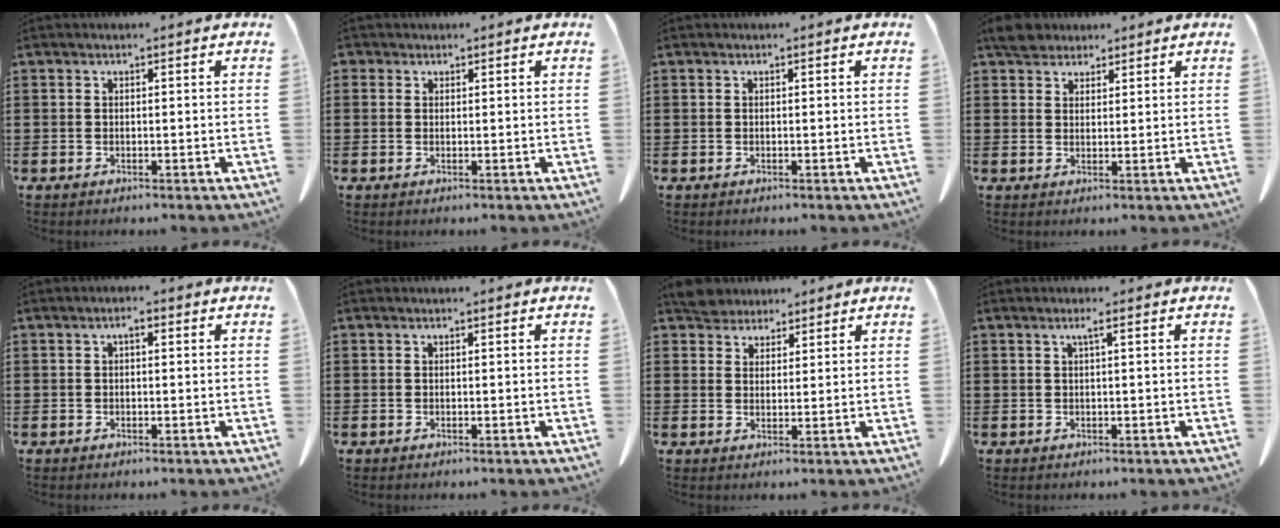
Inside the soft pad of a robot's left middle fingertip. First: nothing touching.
{"total": 0.7, "force": [0.3, 0.6, 0.1], "torque": [-0.004, 0.005, 0.006]}
{"total": 0.0}
{"total": 3.9, "force": [3.3, 1.8, 1.1], "torque": [-0.024, 0.003, 0.061]}
{"total": 1.4, "force": [-0.1, 0.6, 1.3], "torque": [-0.025, 0.005, -0.003]}
{"total": 0.0}
{"total": 4.2, "force": [3.9, 1.5, 0.6], "torque": [-0.025, -0.002, 0.077]}
{"total": 1.1, "force": [0.3, -0.1, 1.1], "torque": [-0.019, -0.001, 0.005]}